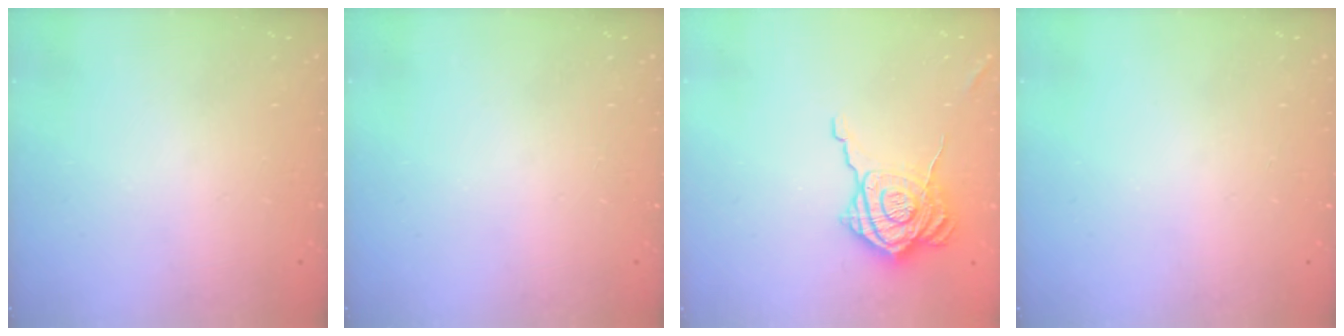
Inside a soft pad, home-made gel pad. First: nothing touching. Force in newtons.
{"total": 0.0}
{"total": 16.3, "press": 16.2, "slide": 1.3}
{"total": 0.0}